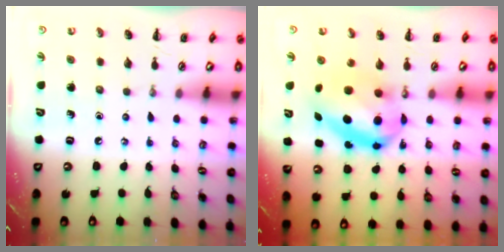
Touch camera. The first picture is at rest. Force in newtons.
{"total": 13.5, "press": 13.2, "slide": 3.0}